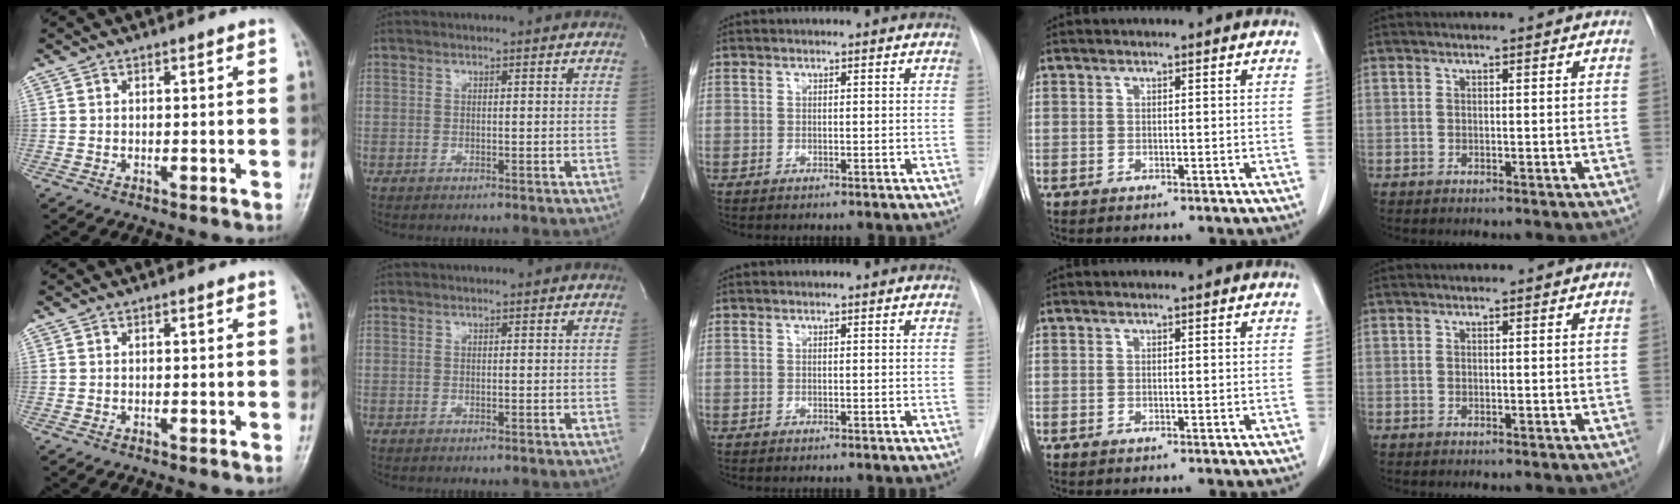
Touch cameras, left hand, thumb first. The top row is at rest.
{}